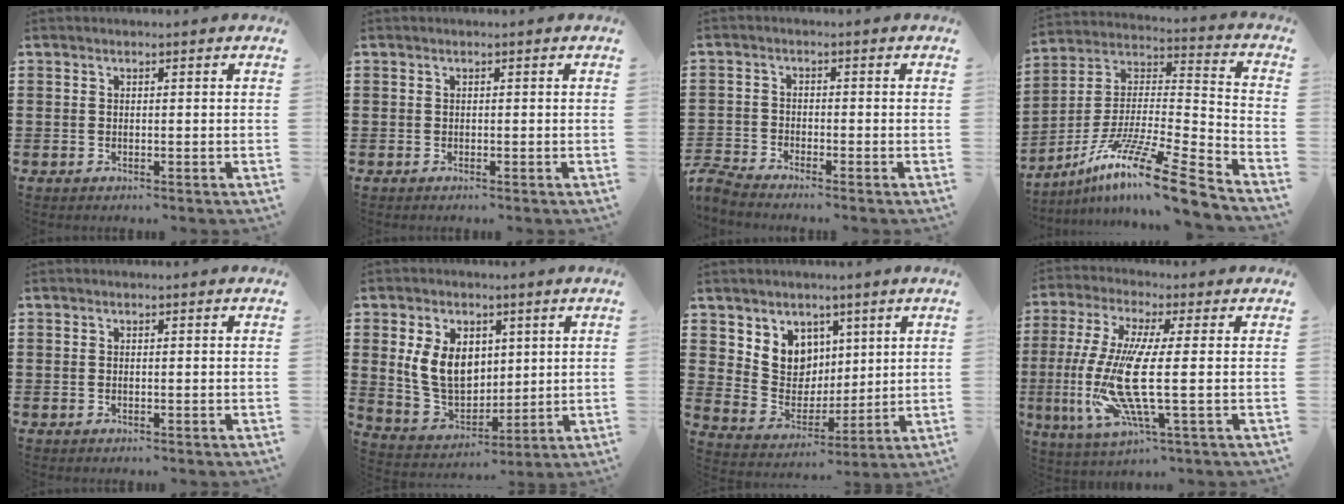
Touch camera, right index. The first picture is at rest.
{"total": 0.0}
{"total": 2.8, "force": [-2.8, 0.1, 0.1], "torque": [-0.021, -0.004, -0.065]}
{"total": 14.4, "force": [-11.1, 0.5, 9.1], "torque": [-0.161, 0.018, -0.212]}
{"total": 0.0}
{"total": 9.1, "force": [2.1, 6.7, 5.9], "torque": [-0.153, 0.015, 0.037]}
{"total": 7.4, "force": [3.8, 6.3, 1.0], "torque": [-0.055, -0.020, 0.075]}
{"total": 12.9, "force": [-1.3, 1.3, 12.8], "torque": [-0.288, -0.037, -0.035]}